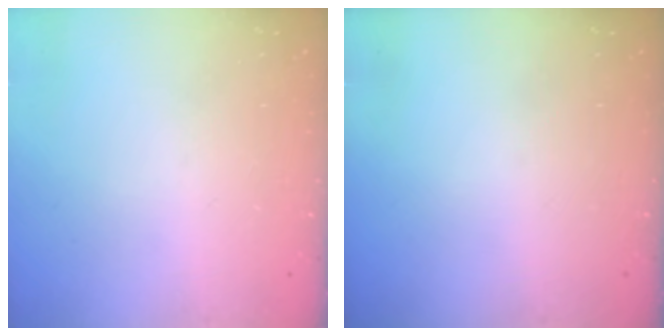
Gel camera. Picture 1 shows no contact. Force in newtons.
{"total": 0.0}